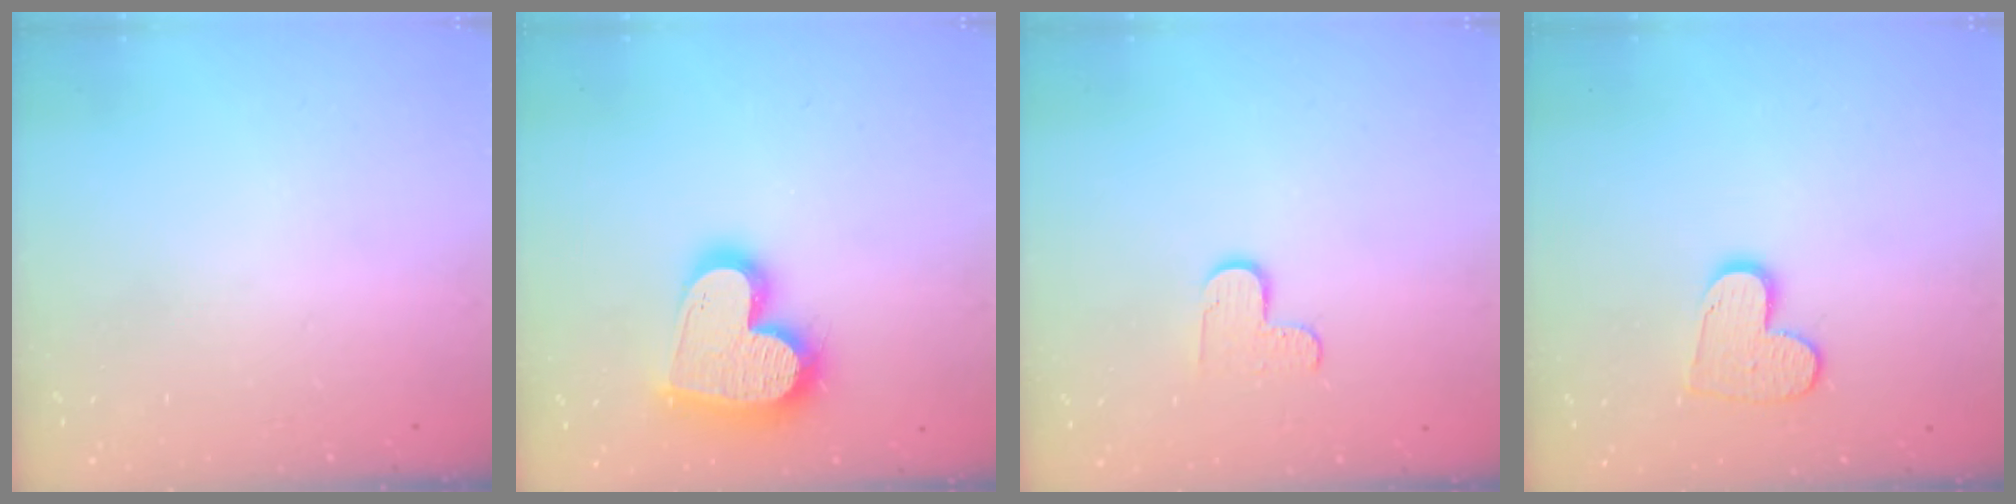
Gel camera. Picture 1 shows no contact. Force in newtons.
{"total": 21.6, "press": 21.5, "slide": 1.8}
{"total": 5.3, "press": 5.3, "slide": 0.5}
{"total": 10.4, "press": 10.4, "slide": 0.7}